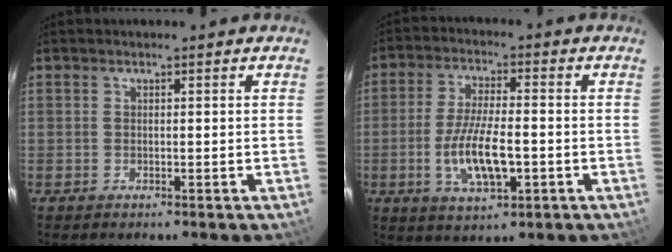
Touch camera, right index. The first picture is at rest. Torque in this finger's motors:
{"motor_torque": [0.39, -0.16, 0.41, 0.11]}